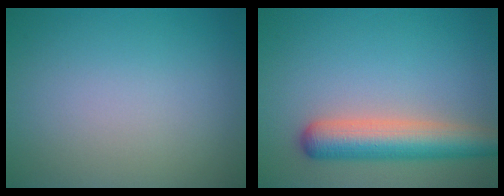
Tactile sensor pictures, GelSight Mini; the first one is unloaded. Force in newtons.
{"total": 5.9, "press": 5.9, "slide": 0.3}